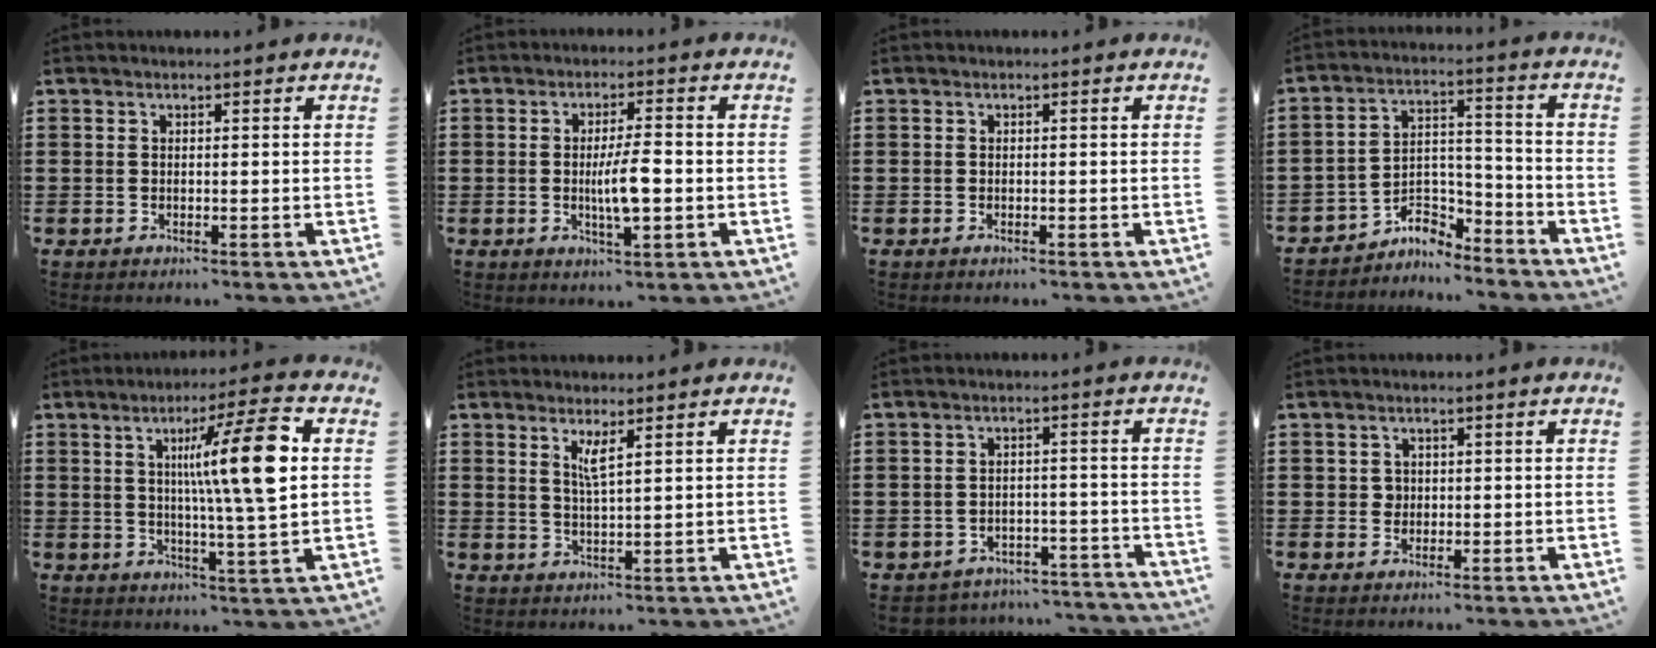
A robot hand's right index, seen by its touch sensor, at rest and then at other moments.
{"total": 5.9, "force": [-0.7, 1.2, 5.7], "torque": [-0.113, -0.003, -0.019]}
{"total": 0.0}
{"total": 6.1, "force": [-5.6, 1.9, 1.7], "torque": [-0.035, 0.007, -0.112]}
{"total": 13.0, "force": [2.9, 0.9, 12.6], "torque": [-0.204, -0.003, 0.033]}
{"total": 2.7, "force": [1.5, 0.1, 2.2], "torque": [-0.048, -0.001, 0.025]}
{"total": 3.4, "force": [-3.4, 0.5, 0.2], "torque": [-0.010, 0.001, -0.071]}
{"total": 1.4, "force": [0.2, 1.3, 0.5], "torque": [-0.013, 0.006, 0.004]}